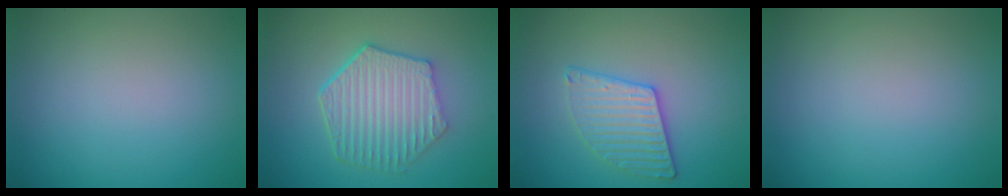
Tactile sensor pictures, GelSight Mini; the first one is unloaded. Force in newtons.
{"total": 6.1, "press": 4.8, "slide": 3.8}
{"total": 3.2, "press": 3.2, "slide": 0.6}
{"total": 0.0}